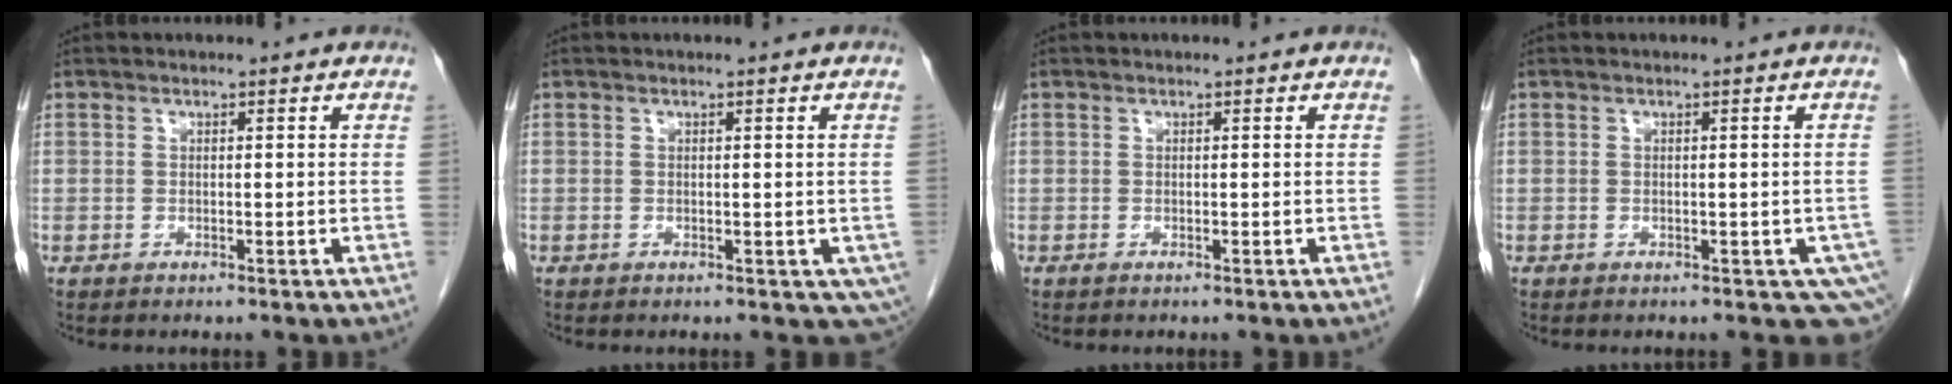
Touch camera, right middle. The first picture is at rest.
{"total": 3.0, "force": [-0.3, 2.0, 2.2], "torque": [-0.017, -0.001, 0.003]}
{"total": 0.0}
{"total": 4.8, "force": [-2.3, 2.8, 3.3], "torque": [-0.025, 0.002, -0.028]}